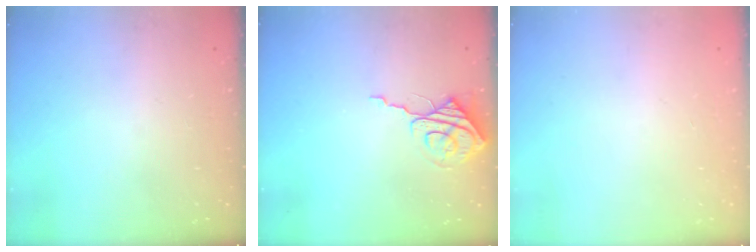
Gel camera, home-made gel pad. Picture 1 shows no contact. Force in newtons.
{"total": 8.3, "press": 8.3, "slide": 0.7}
{"total": 0.0}